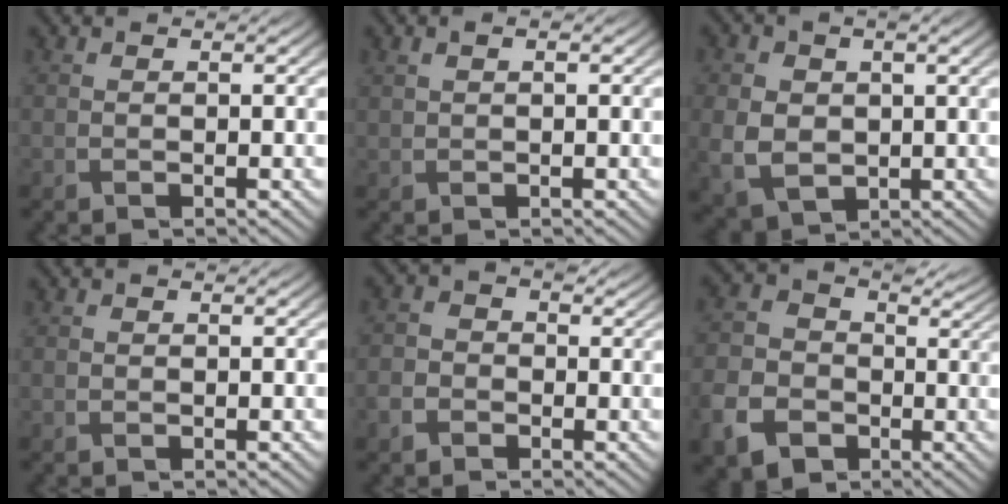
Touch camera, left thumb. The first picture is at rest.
{"total": 1.6, "force": [0.8, 0.6, 1.3], "torque": [-0.032, 0.002, 0.019]}
{"total": 7.1, "force": [0.3, 5.0, 5.1], "torque": [-0.125, -0.015, 0.015]}
{"total": 0.0}
{"total": 3.2, "force": [-1.3, 2.6, 1.2], "torque": [-0.035, -0.003, -0.032]}
{"total": 9.6, "force": [-2.1, 8.0, 5.0], "torque": [-0.141, -0.030, -0.047]}